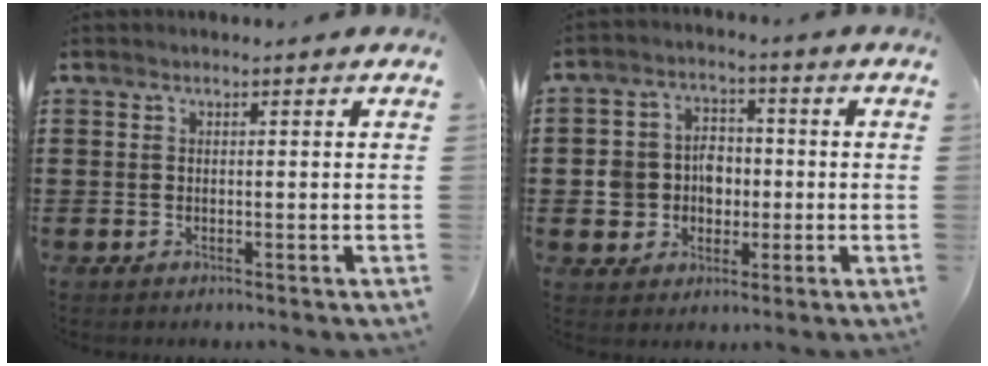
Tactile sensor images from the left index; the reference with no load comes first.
{"total": 6.3, "force": [-0.6, 5.8, 2.4], "torque": [-0.054, 0.016, -0.011]}